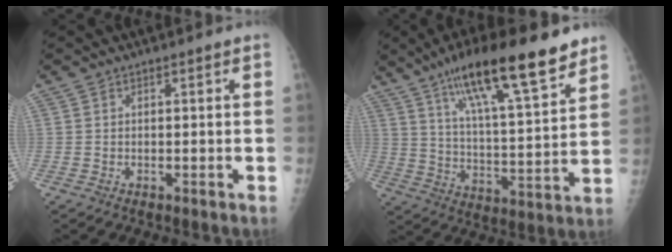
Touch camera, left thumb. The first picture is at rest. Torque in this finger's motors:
{"motor_torque": [1.24, 1.27, 1.45, -1.33, 0.19]}